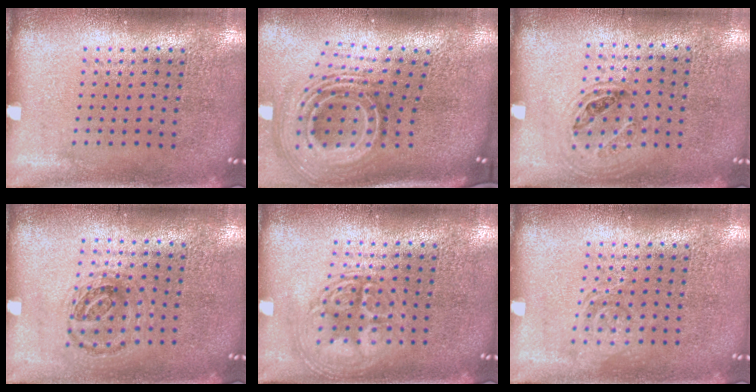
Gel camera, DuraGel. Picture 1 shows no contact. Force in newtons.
{"total": 3.2, "press": 2.0, "slide": 2.5}
{"total": 1.1, "press": 1.0, "slide": 0.5}
{"total": 1.0, "press": 0.9, "slide": 0.2}
{"total": 3.0, "press": 3.0, "slide": 0.4}
{"total": 1.5, "press": 1.5, "slide": 0.3}